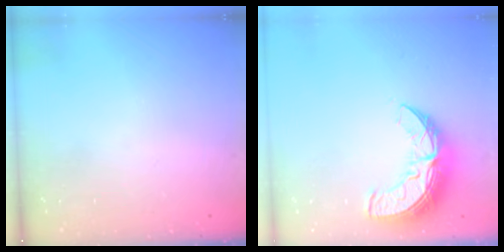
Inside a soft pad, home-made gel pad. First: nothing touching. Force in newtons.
{"total": 11.3, "press": 11.3, "slide": 0.8}